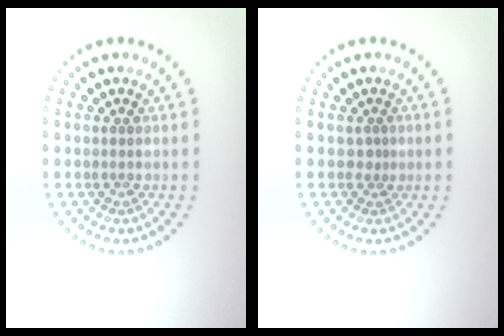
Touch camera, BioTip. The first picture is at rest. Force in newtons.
{"total": 0.5, "press": 0.3, "slide": 0.4}